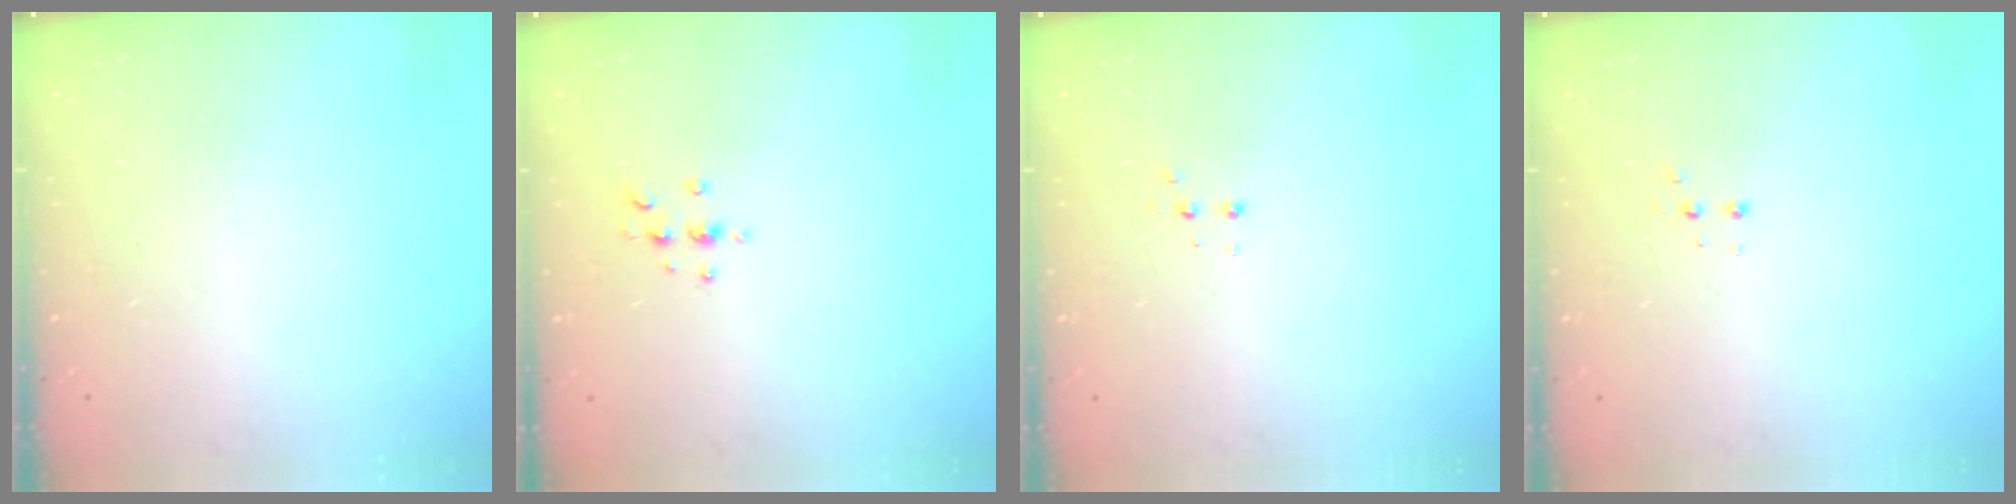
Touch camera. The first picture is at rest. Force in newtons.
{"total": 2.9, "press": 2.9, "slide": 0.4}
{"total": 3.0, "press": 2.9, "slide": 0.7}
{"total": 3.0, "press": 2.9, "slide": 0.7}